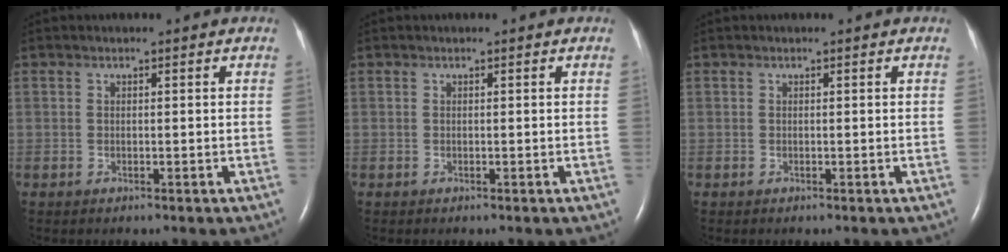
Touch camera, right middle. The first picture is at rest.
{"total": 0.0}
{"total": 0.0}